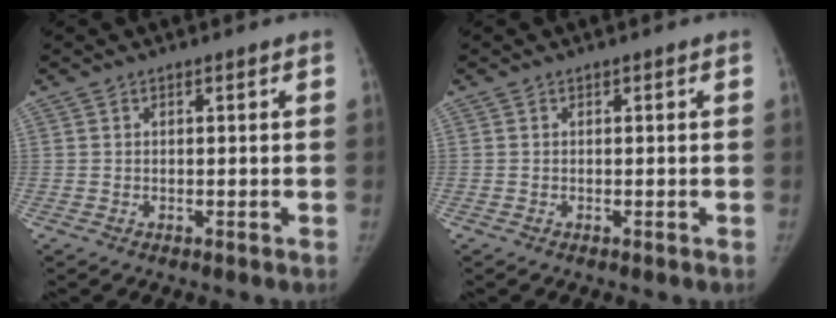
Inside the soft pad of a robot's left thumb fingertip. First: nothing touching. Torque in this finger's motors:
{"motor_torque": [0.00, 0.00, 0.26, -0.09, 0.02]}